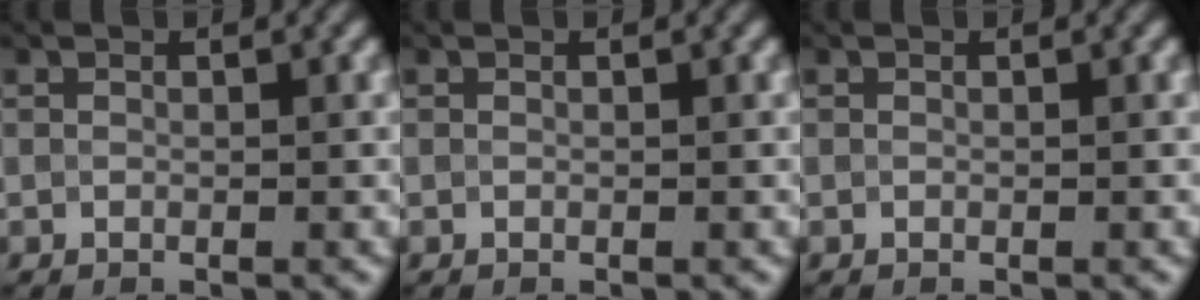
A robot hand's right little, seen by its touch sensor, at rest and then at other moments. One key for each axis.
{"total": 0.0}
{"total": 0.0}